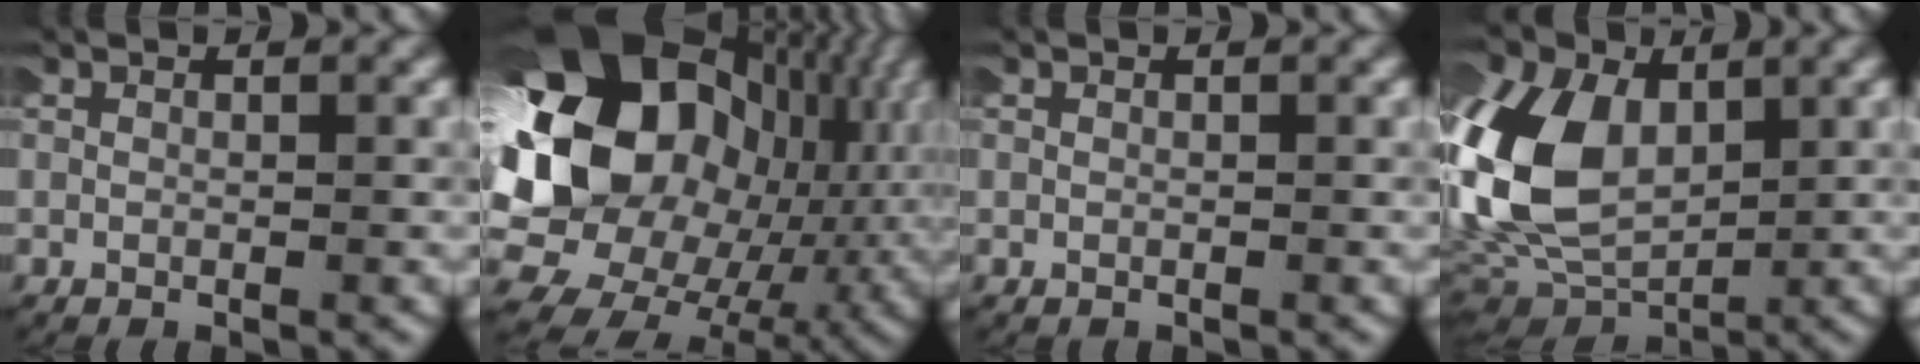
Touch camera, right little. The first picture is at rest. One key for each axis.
{"total": 25.2, "fx": 1.3, "fy": 18.7, "fz": 16.8, "tx": -0.299, "ty": -0.036, "tz": 0.022}
{"total": 0.0}
{"total": 10.8, "fx": 0.3, "fy": 7.8, "fz": 7.4, "tx": -0.188, "ty": -0.022, "tz": 0.013}